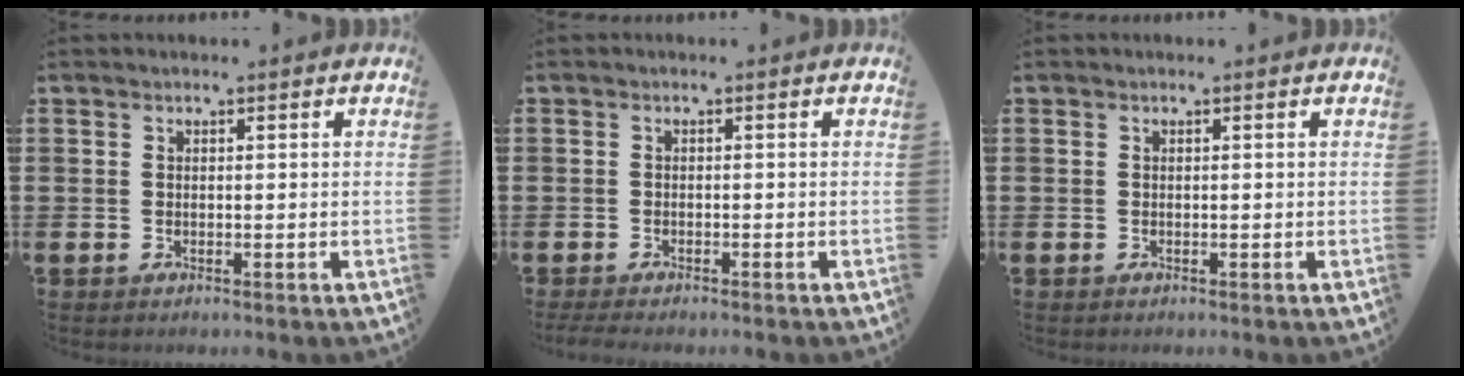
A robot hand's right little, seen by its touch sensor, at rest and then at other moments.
{"total": 0.9, "force": [-0.8, 0.2, 0.4], "torque": [-0.008, 0.000, -0.017]}
{"total": 0.0}